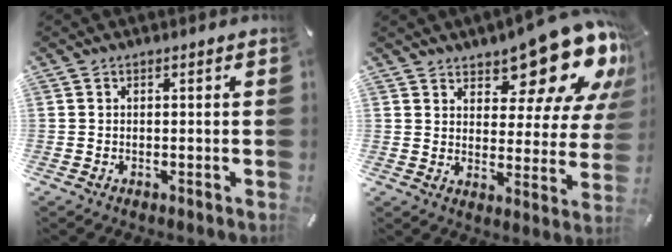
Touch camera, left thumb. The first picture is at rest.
{"total": 15.6, "force": [12.6, 6.2, 6.8], "torque": [-0.080, -0.112, 0.210]}